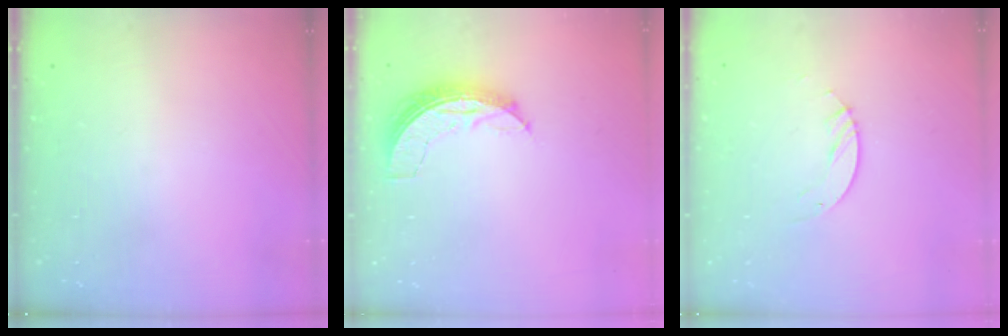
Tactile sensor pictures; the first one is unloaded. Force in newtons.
{"total": 6.8, "press": 6.8, "slide": 0.6}
{"total": 4.2, "press": 4.1, "slide": 0.4}